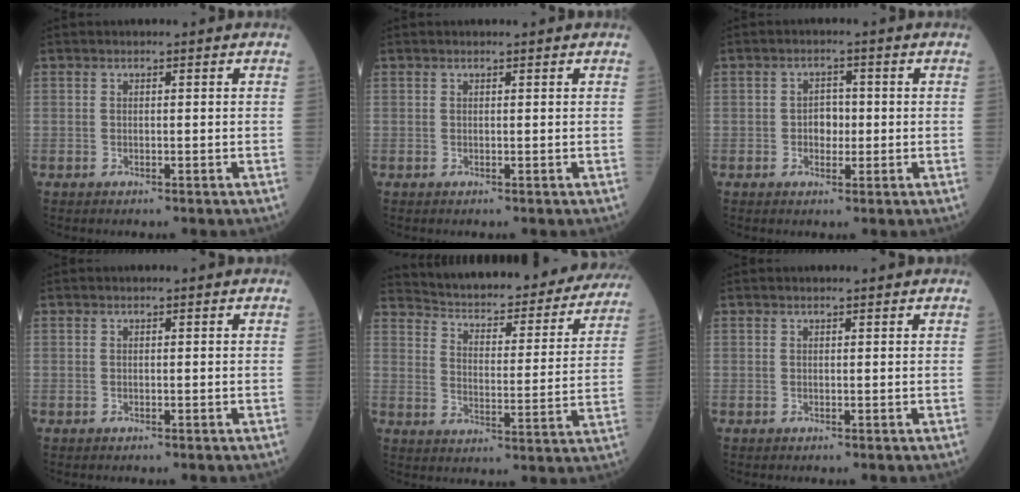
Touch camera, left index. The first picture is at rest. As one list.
[{"total": 0.6, "force": [0.6, 0.0, 0.2], "torque": [-0.005, 0.002, 0.010]}, {"total": 2.7, "force": [-0.2, 1.9, 1.9], "torque": [-0.027, 0.007, -0.004]}, {"total": 0.0}, {"total": 27.9, "force": [25.7, 5.9, 9.0], "torque": [-0.137, -0.057, 0.317]}, {"total": 0.9, "force": [0.8, 0.0, 0.3], "torque": [-0.006, 0.005, 0.013]}]